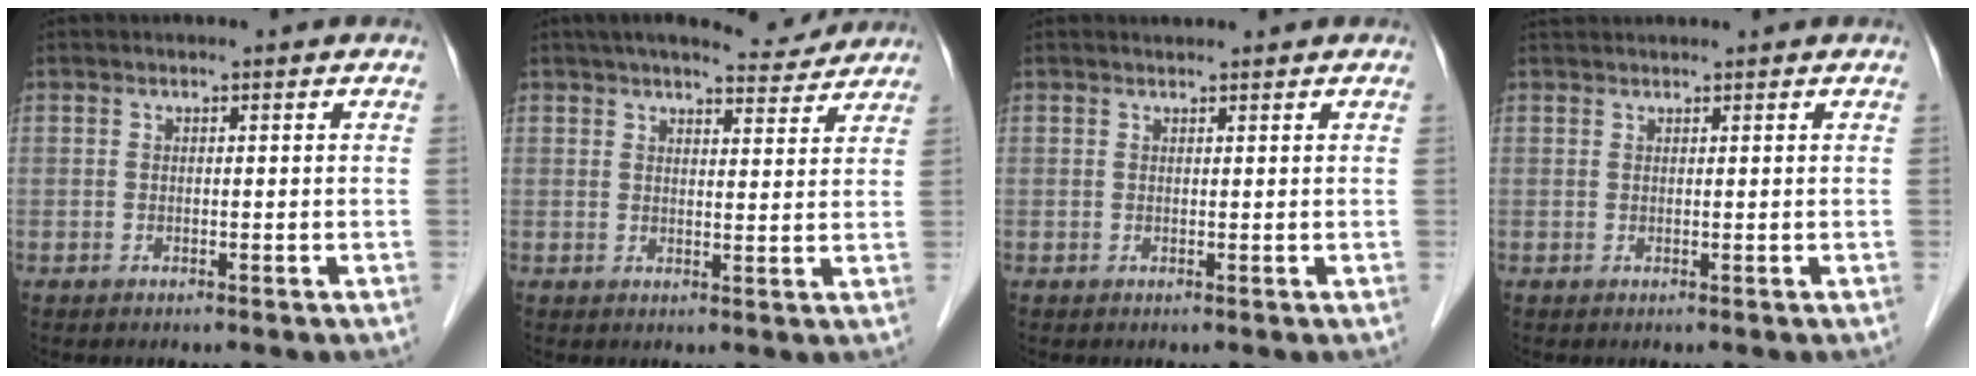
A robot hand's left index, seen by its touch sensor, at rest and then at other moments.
{"total": 8.1, "force": [7.5, 1.5, 2.8], "torque": [-0.041, 0.012, 0.093]}
{"total": 1.4, "force": [1.3, 0.2, 0.3], "torque": [-0.010, 0.014, 0.022]}
{"total": 2.6, "force": [2.5, 0.1, 0.7], "torque": [-0.006, 0.032, 0.045]}